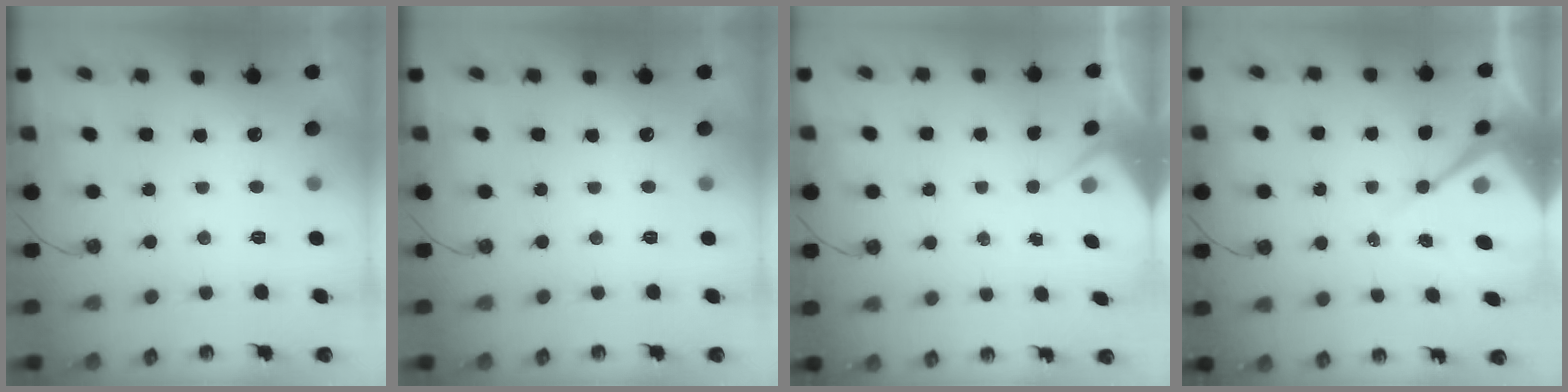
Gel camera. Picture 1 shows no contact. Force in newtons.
{"total": 0.0}
{"total": 3.1, "press": 3.1, "slide": 0.5}
{"total": 8.2, "press": 8.2, "slide": 0.6}